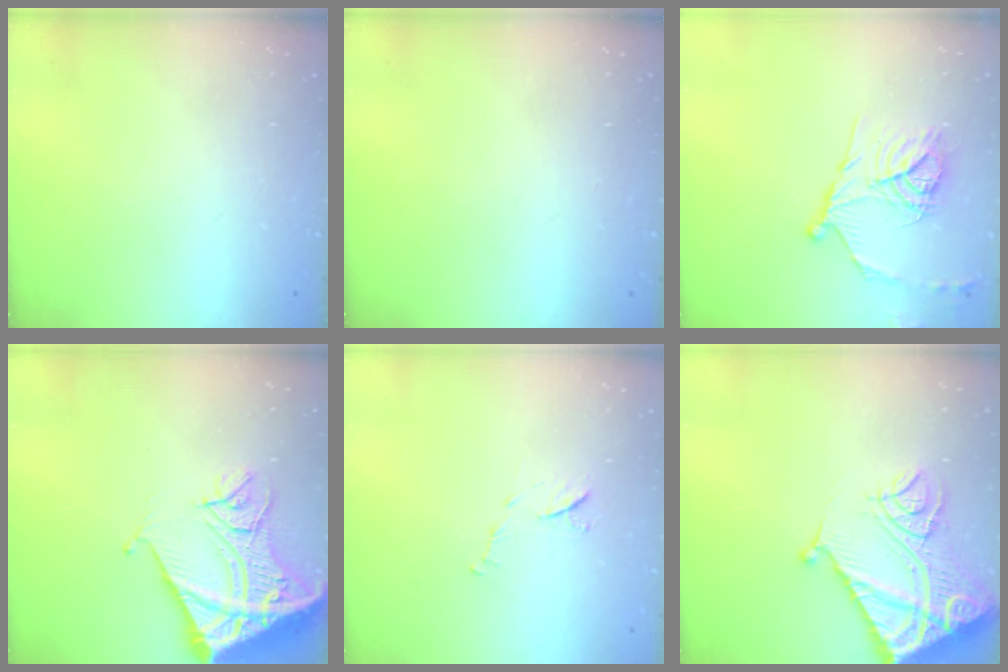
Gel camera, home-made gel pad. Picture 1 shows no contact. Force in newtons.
{"total": 0.0}
{"total": 15.4, "press": 15.3, "slide": 1.5}
{"total": 16.2, "press": 16.1, "slide": 2.1}
{"total": 6.0, "press": 6.0, "slide": 0.6}
{"total": 16.1, "press": 16.0, "slide": 1.8}